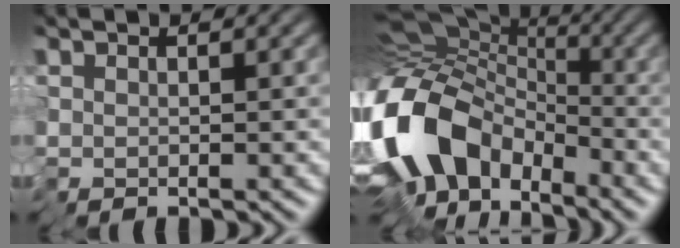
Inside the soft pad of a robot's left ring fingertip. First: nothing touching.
{"total": 14.1, "force": [-4.6, 9.3, 9.5], "torque": [-0.231, -0.007, -0.100]}